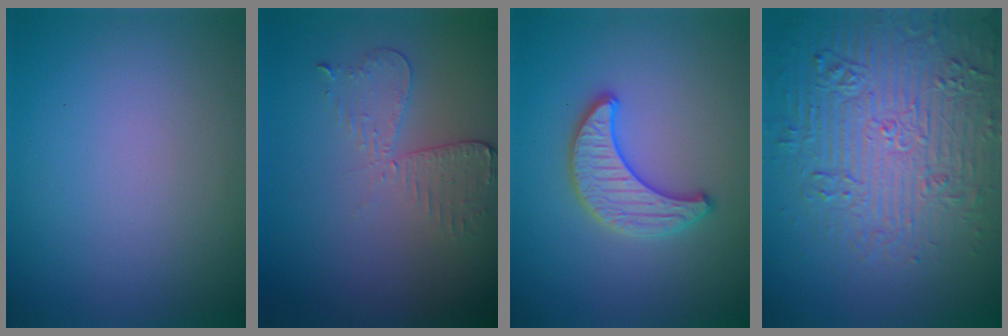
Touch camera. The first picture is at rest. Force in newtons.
{"total": 3.0, "press": 2.6, "slide": 1.5}
{"total": 2.7, "press": 2.7, "slide": 0.1}
{"total": 7.9, "press": 7.7, "slide": 1.9}